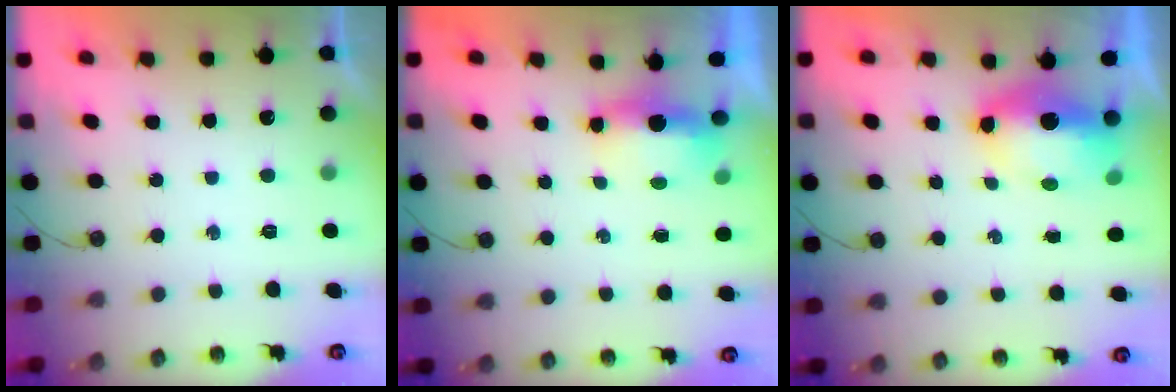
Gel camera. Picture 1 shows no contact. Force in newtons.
{"total": 10.6, "press": 6.1, "slide": 8.7}
{"total": 7.8, "press": 7.7, "slide": 1.4}